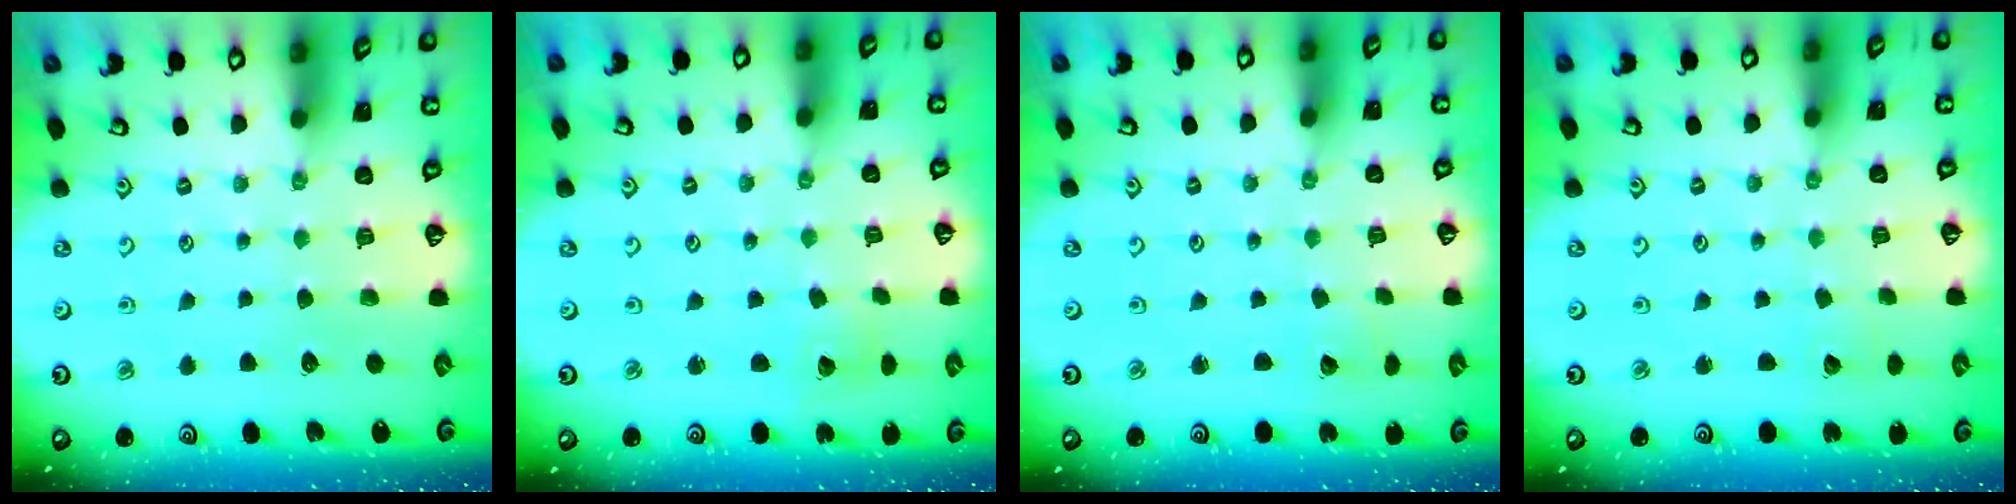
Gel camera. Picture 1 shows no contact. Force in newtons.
{"total": 2.6, "press": 2.6, "slide": 0.2}
{"total": 1.9, "press": 1.9, "slide": 0.1}
{"total": 1.4, "press": 1.4, "slide": 0.1}